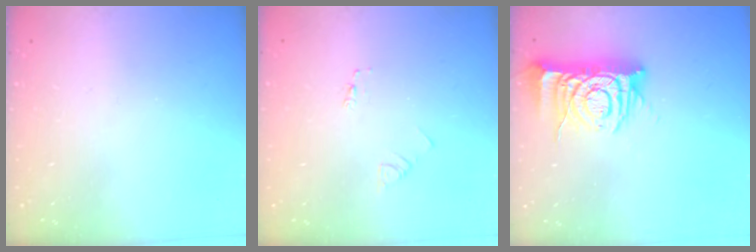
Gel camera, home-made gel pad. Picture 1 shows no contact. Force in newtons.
{"total": 1.8, "press": 1.8, "slide": 0.2}
{"total": 11.5, "press": 11.4, "slide": 1.4}